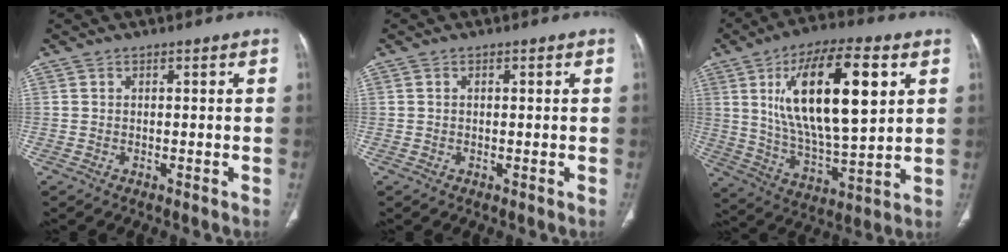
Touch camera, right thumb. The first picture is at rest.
{"total": 0.0}
{"total": 22.7, "force": [6.8, 8.5, 19.9], "torque": [-0.327, -0.023, 0.118]}